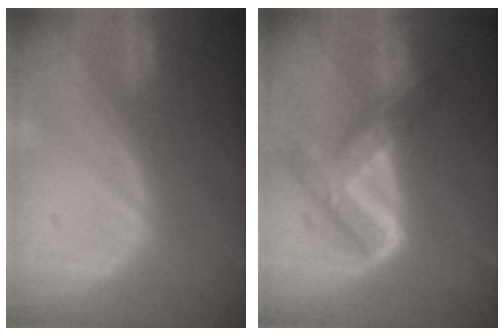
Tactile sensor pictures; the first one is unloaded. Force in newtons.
{"total": 8.4, "press": 8.4, "slide": 0.7}